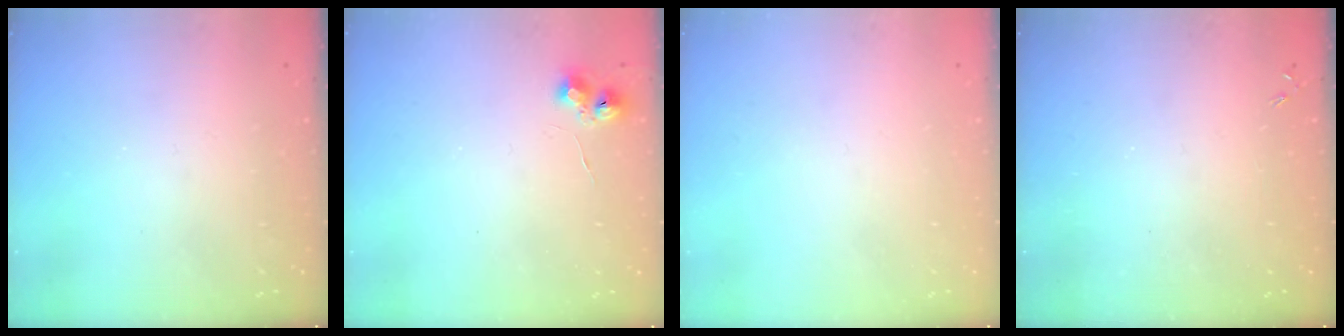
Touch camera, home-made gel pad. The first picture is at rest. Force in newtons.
{"total": 6.8, "press": 6.7, "slide": 0.8}
{"total": 0.0}
{"total": 0.0}